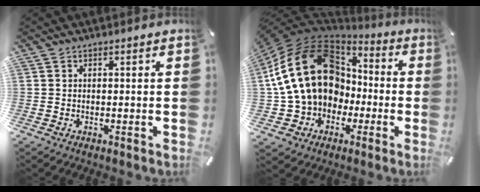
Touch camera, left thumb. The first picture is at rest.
{"total": 24.4, "force": [2.3, 19.1, 15.0], "torque": [-0.323, 0.010, 0.057]}